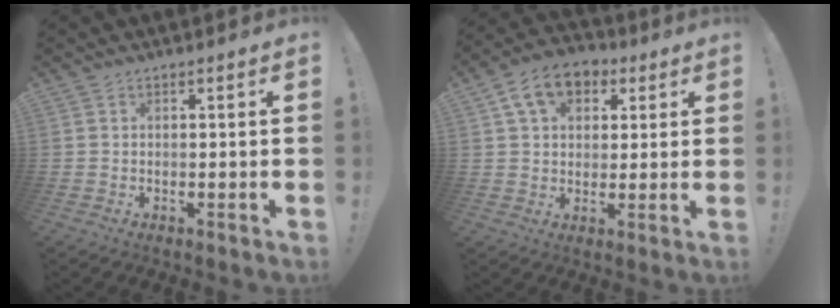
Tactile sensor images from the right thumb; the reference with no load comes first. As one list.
[{"total": 11.6, "force": [4.9, 8.3, 6.4], "torque": [-0.107, -0.006, 0.097]}]